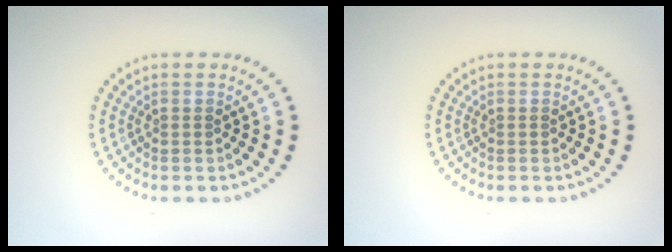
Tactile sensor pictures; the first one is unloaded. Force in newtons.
{"total": 0.0}